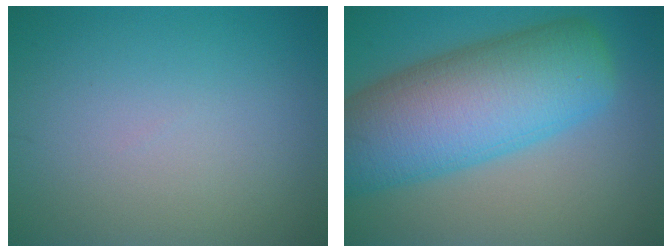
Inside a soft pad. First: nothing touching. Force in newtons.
{"total": 12.4, "press": 12.4, "slide": 0.3}